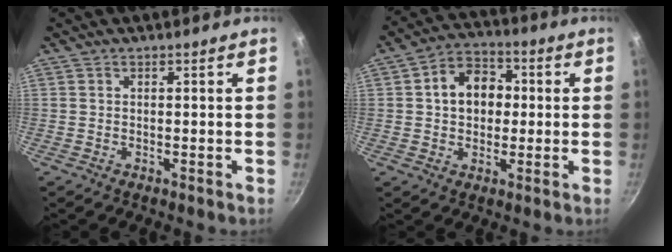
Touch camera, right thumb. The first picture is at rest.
{"total": 10.2, "force": [1.0, 7.8, 6.4], "torque": [-0.063, 0.018, 0.003]}